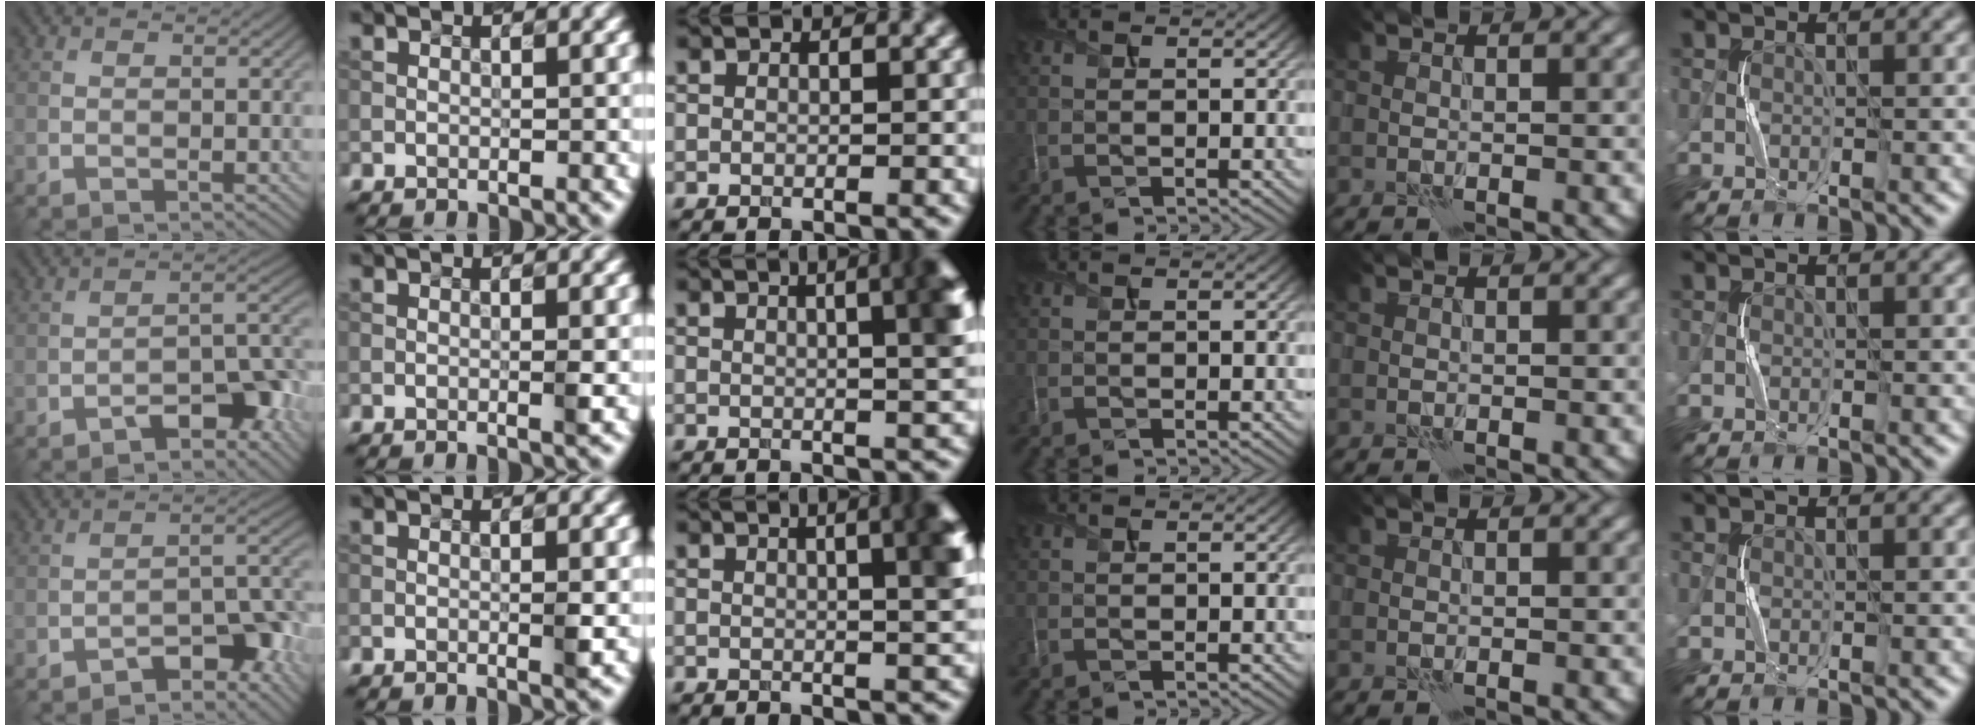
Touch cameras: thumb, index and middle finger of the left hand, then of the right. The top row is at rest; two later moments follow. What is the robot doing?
{"motion": "squeeze", "object": "paper clamp"}